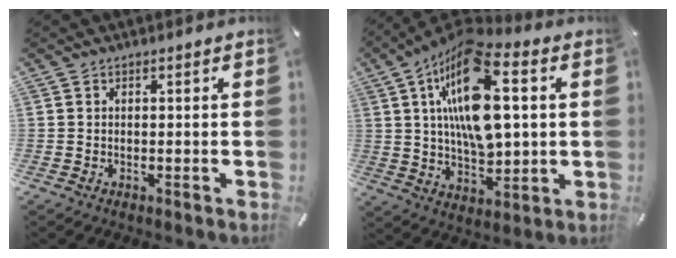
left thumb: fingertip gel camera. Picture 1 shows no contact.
{"total": 20.3, "force": [5.5, 10.5, 16.4], "torque": [-0.314, -0.004, 0.086]}